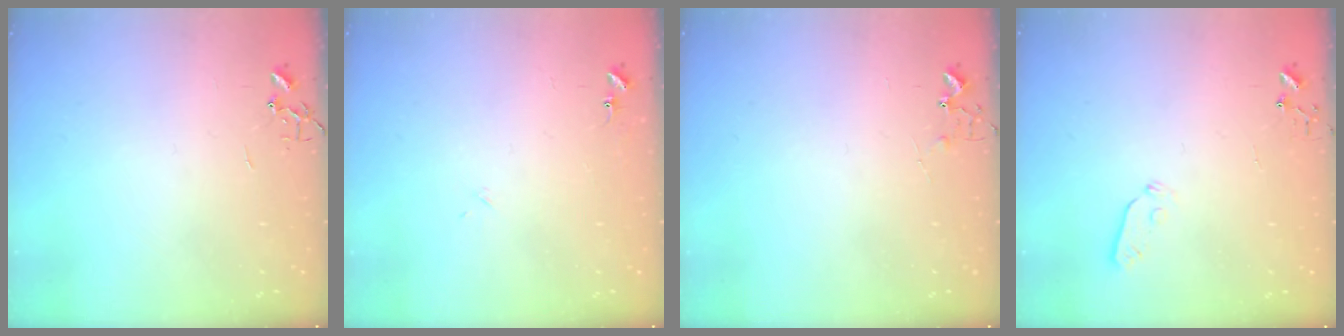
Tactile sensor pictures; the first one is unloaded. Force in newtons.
{"total": 7.8, "press": 7.8, "slide": 0.6}
{"total": 5.4, "press": 5.4, "slide": 0.7}
{"total": 3.9, "press": 3.8, "slide": 0.9}